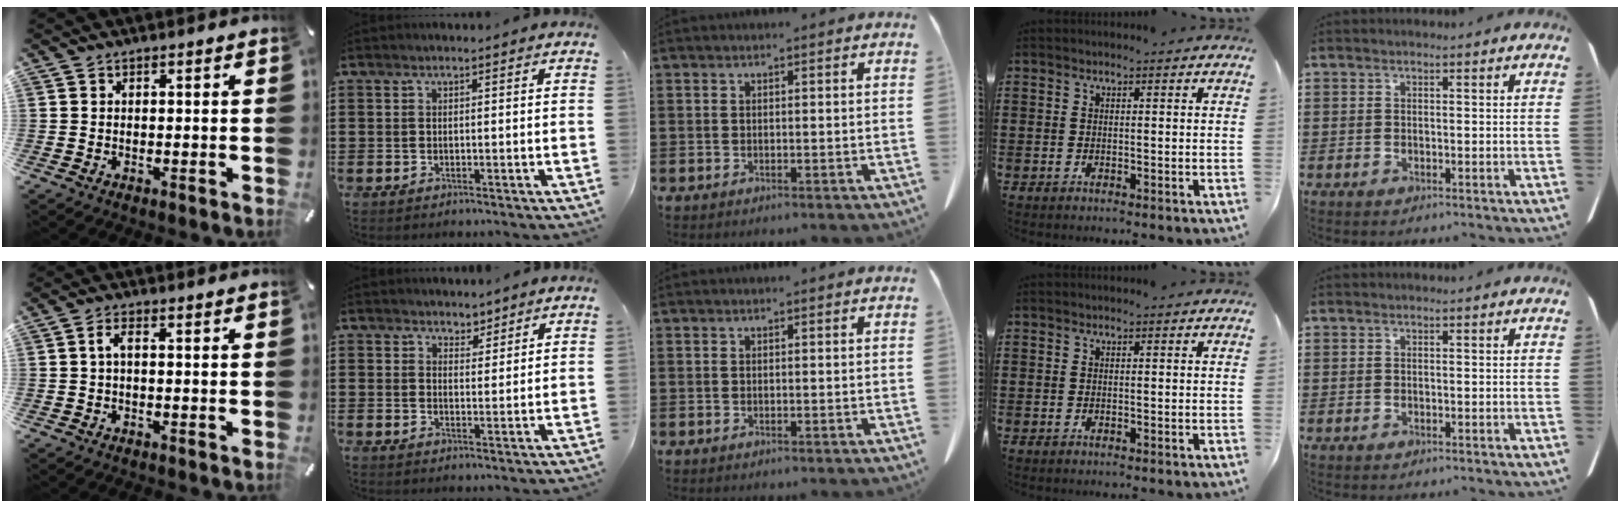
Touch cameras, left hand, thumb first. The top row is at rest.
{"thumb": {"total": 2.3, "force": [-0.2, 0.7, 2.1], "torque": [-0.040, 0.007, -0.006]}, "index": {"total": 2.6, "force": [2.3, 1.2, -0.3], "torque": [-0.005, 0.001, 0.043]}}